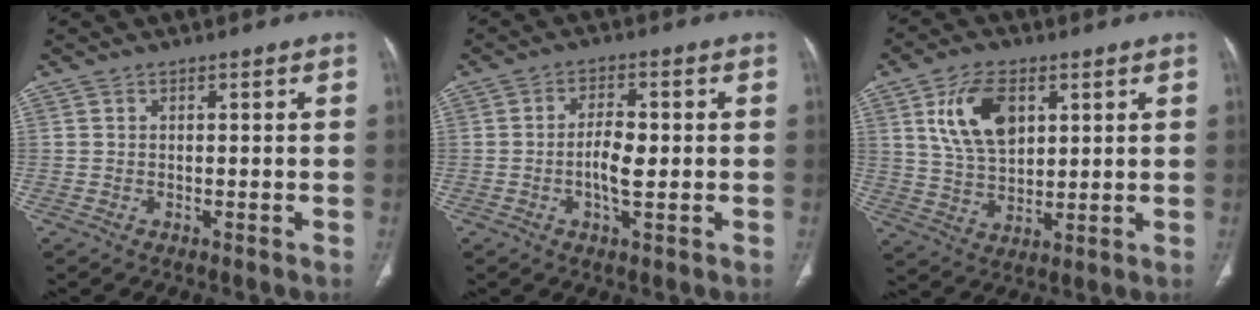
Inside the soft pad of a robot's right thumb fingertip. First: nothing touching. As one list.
[{"total": 5.5, "force": [-0.6, 2.2, 5.0], "torque": [-0.089, 0.004, -0.013]}, {"total": 11.8, "force": [4.3, 6.9, 8.5], "torque": [-0.139, -0.014, 0.087]}]